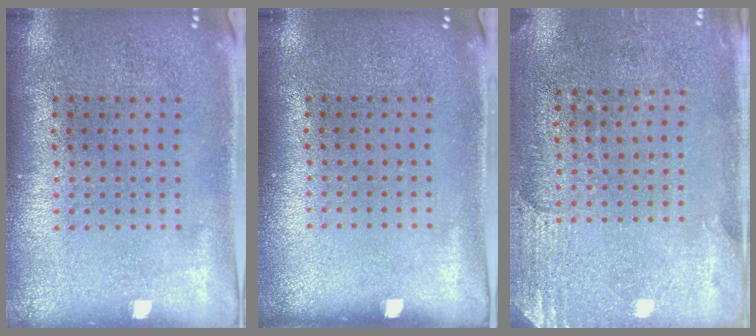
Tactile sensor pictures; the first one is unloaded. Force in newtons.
{"total": 0.0}
{"total": 2.7, "press": 2.5, "slide": 1.1}